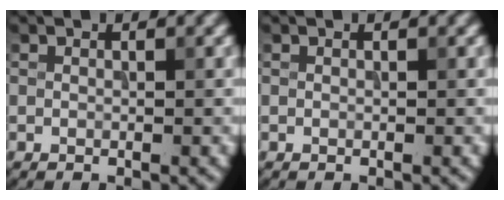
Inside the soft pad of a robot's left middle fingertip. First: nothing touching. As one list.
[{"total": 0.0}]